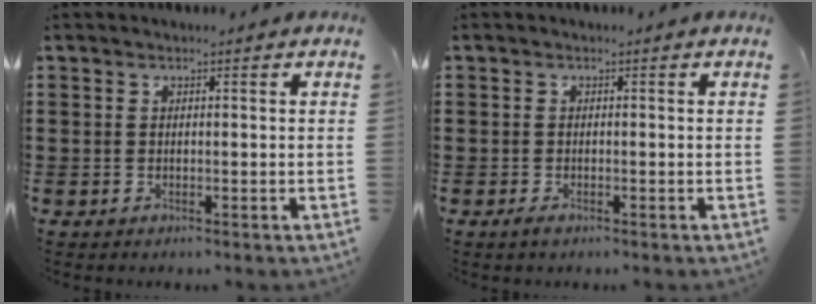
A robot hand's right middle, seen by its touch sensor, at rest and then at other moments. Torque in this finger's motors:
{"motor_torque": [1.08, 0.40, -0.03, -0.02]}